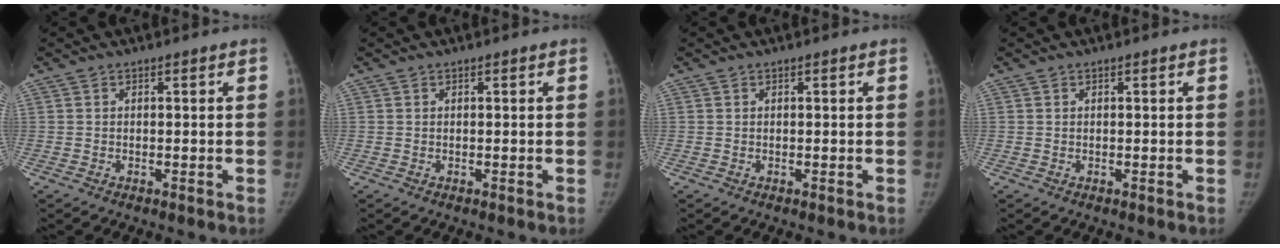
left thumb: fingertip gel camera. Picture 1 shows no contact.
{"total": 0.0}
{"total": 0.0}
{"total": 0.0}